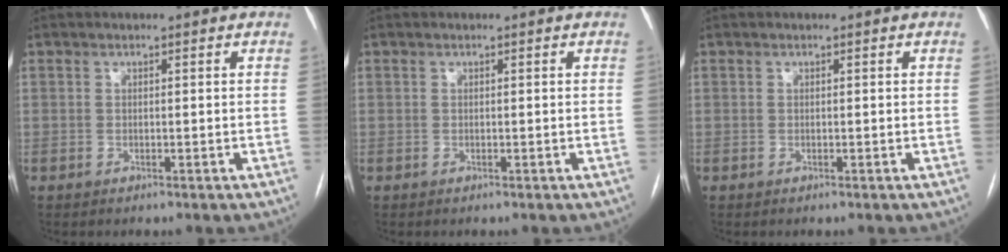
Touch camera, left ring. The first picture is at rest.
{"total": 0.0}
{"total": 0.0}